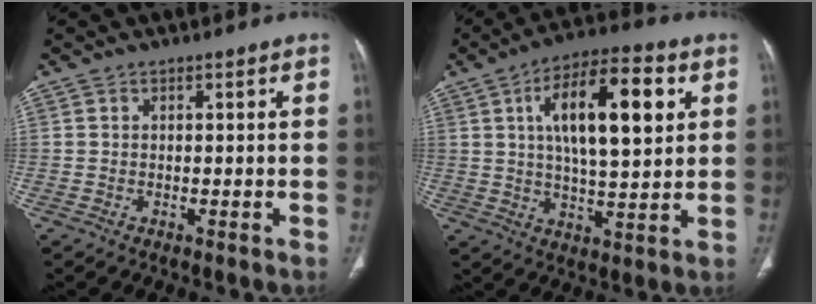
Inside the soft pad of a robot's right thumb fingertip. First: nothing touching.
{"total": 16.7, "force": [4.8, 6.3, 14.7], "torque": [-0.221, -0.001, 0.075]}